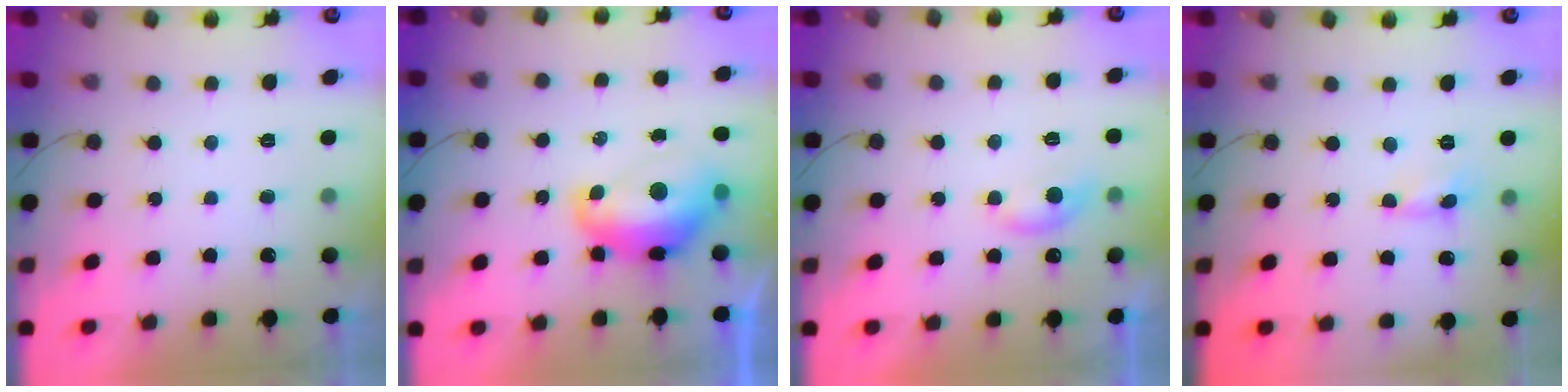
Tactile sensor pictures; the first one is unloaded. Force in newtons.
{"total": 13.3, "press": 13.2, "slide": 1.3}
{"total": 6.3, "press": 6.2, "slide": 0.9}
{"total": 0.0}